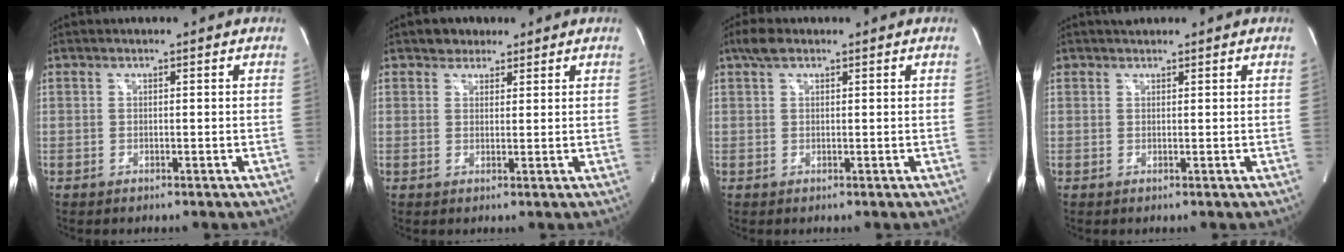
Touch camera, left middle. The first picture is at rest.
{"total": 2.7, "force": [2.0, 1.8, 0.4], "torque": [-0.008, 0.007, 0.029]}
{"total": 2.5, "force": [1.7, 1.0, 1.5], "torque": [-0.036, 0.017, 0.033]}
{"total": 1.5, "force": [1.4, 0.6, 0.2], "torque": [-0.010, 0.013, 0.023]}